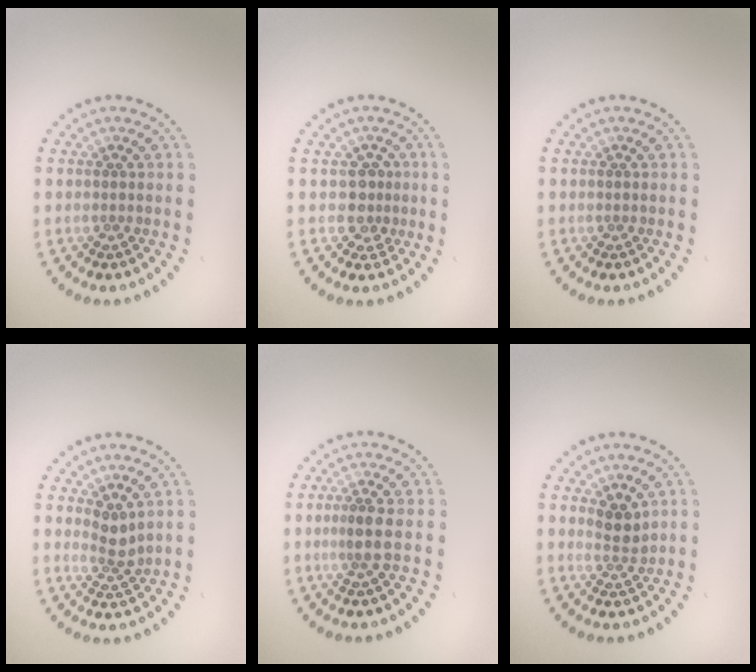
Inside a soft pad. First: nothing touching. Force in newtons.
{"total": 1.9, "press": 1.6, "slide": 1.0}
{"total": 0.0}
{"total": 2.1, "press": 1.6, "slide": 1.4}
{"total": 2.1, "press": 1.6, "slide": 1.2}
{"total": 1.7, "press": 1.3, "slide": 1.1}